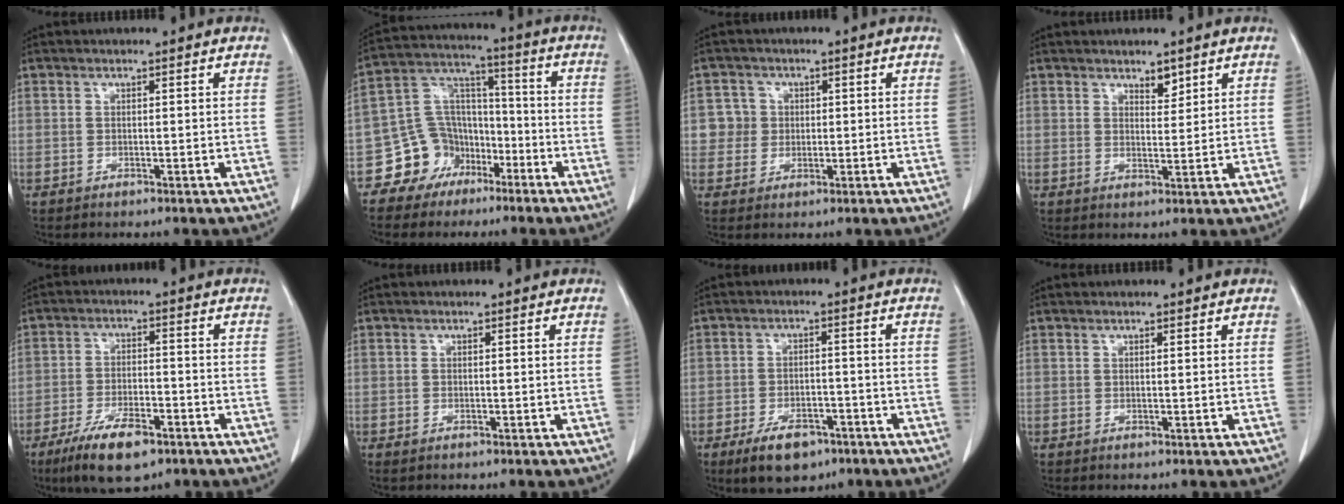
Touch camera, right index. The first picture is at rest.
{"total": 11.0, "force": [-5.9, 9.0, 2.5], "torque": [-0.050, 0.055, -0.097]}
{"total": 4.2, "force": [0.3, 4.2, 0.4], "torque": [0.005, 0.015, 0.009]}
{"total": 2.7, "force": [1.9, 1.3, 1.4], "torque": [-0.023, -0.004, 0.037]}
{"total": 10.4, "force": [-6.4, 3.6, 7.3], "torque": [-0.138, -0.011, -0.106]}
{"total": 1.3, "force": [-0.5, 0.8, 0.8], "torque": [-0.020, 0.000, -0.005]}
{"total": 8.6, "force": [-5.4, 4.4, 5.0], "torque": [-0.090, -0.005, -0.083]}
{"total": 0.0}